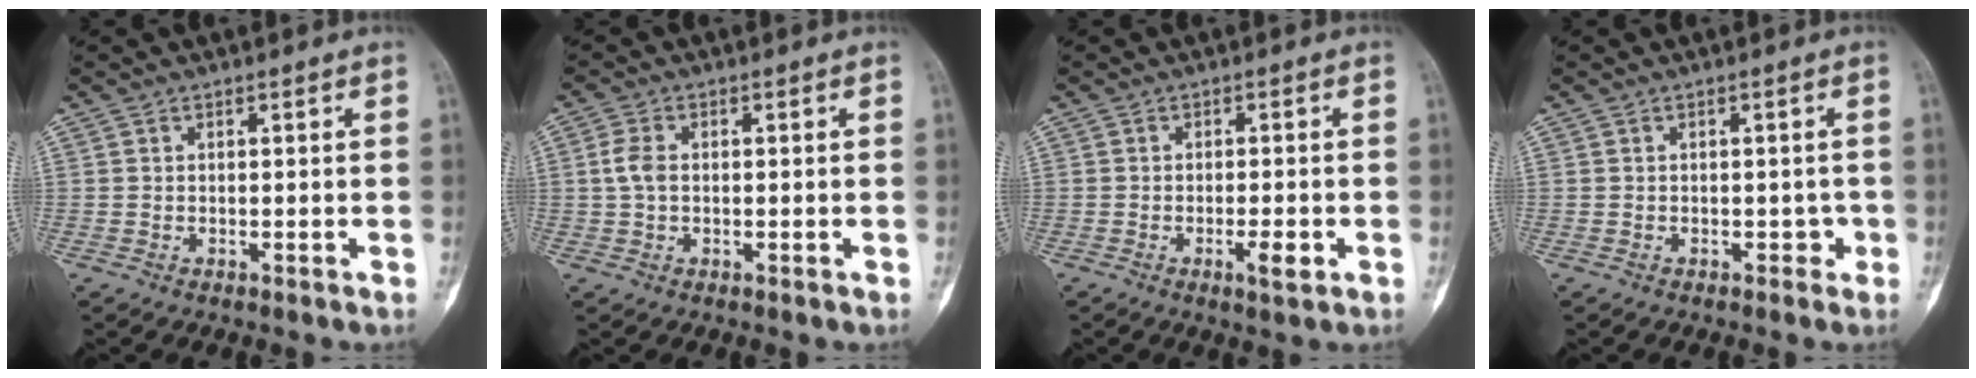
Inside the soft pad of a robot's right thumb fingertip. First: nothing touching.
{"total": 3.3, "force": [0.2, 2.1, 2.6], "torque": [-0.058, 0.007, -0.001]}
{"total": 3.4, "force": [-1.3, 0.8, 3.0], "torque": [-0.049, -0.001, -0.021]}
{"total": 1.6, "force": [-0.6, 1.3, 0.9], "torque": [0.002, 0.006, -0.007]}